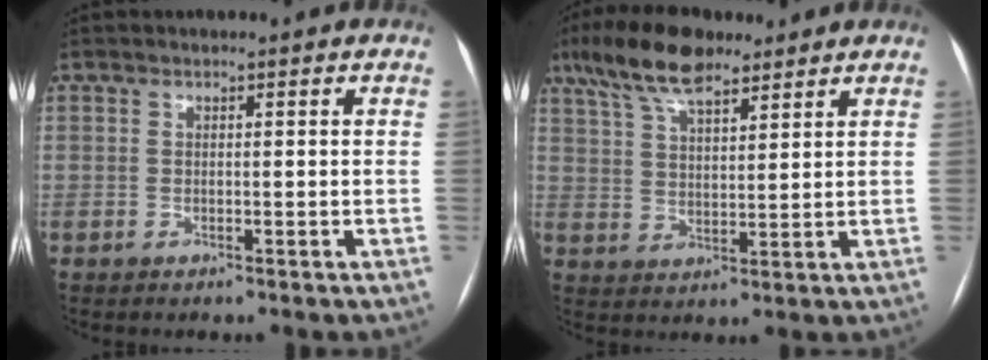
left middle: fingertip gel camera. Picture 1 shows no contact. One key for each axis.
{"total": 10.7, "fx": 7.8, "fy": 3.4, "fz": 6.6, "tx": -0.129, "ty": 0.024, "tz": 0.141}